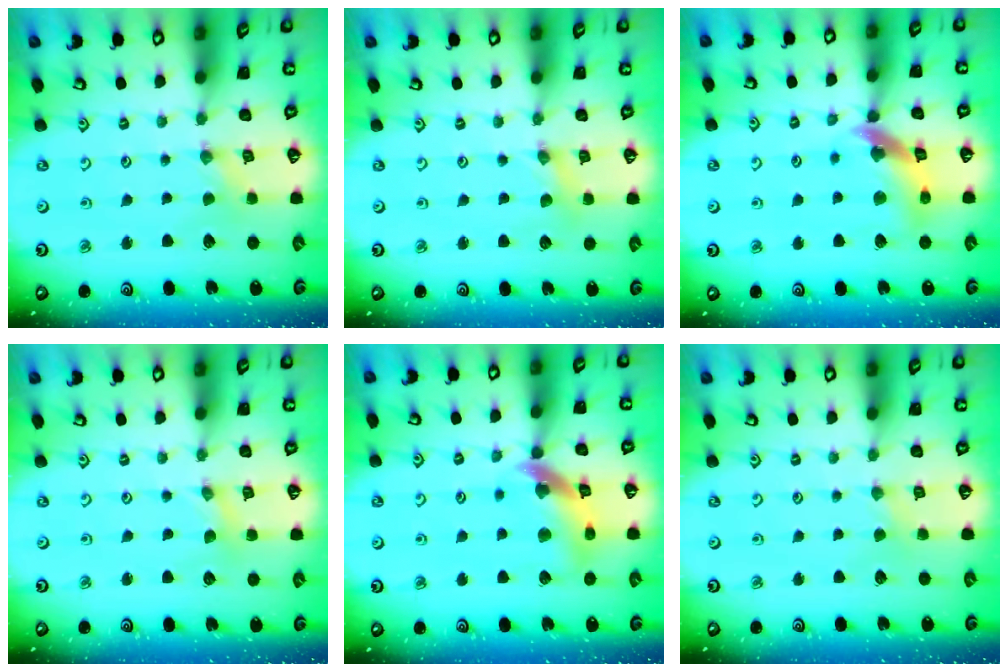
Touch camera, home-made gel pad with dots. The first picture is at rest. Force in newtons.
{"total": 1.4, "press": 1.4, "slide": 0.2}
{"total": 13.6, "press": 13.5, "slide": 1.7}
{"total": 1.4, "press": 1.4, "slide": 0.3}
{"total": 11.7, "press": 11.7, "slide": 1.4}
{"total": 1.2, "press": 1.2, "slide": 0.3}